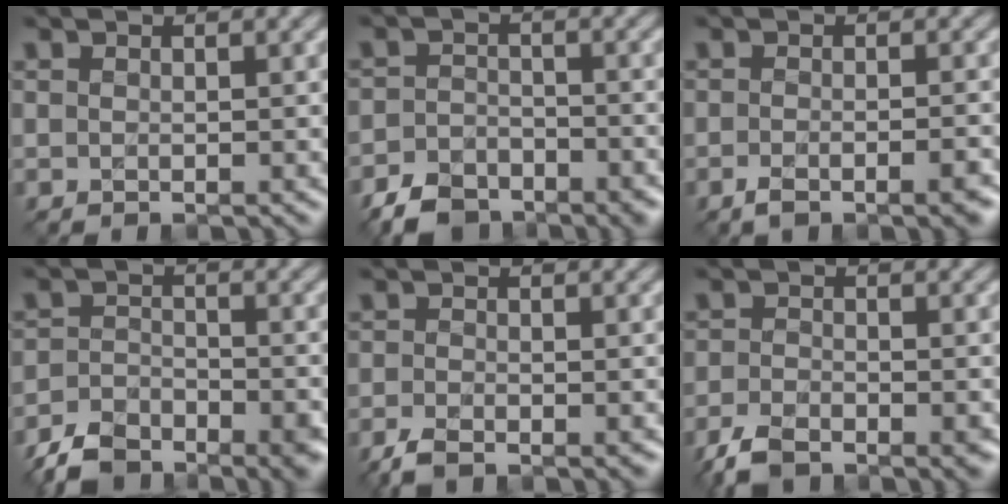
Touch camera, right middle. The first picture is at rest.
{"total": 5.2, "force": [-4.0, 2.7, 1.8], "torque": [-0.028, -0.008, -0.069]}
{"total": 3.4, "force": [-2.1, 0.9, 2.5], "torque": [-0.040, -0.003, -0.036]}
{"total": 6.4, "force": [-5.2, 2.6, 2.6], "torque": [-0.042, -0.015, -0.091]}
{"total": 3.3, "force": [-2.5, 1.1, 1.9], "torque": [-0.031, -0.005, -0.049]}
{"total": 5.6, "force": [-4.2, 2.1, 3.1], "torque": [-0.052, -0.017, -0.079]}